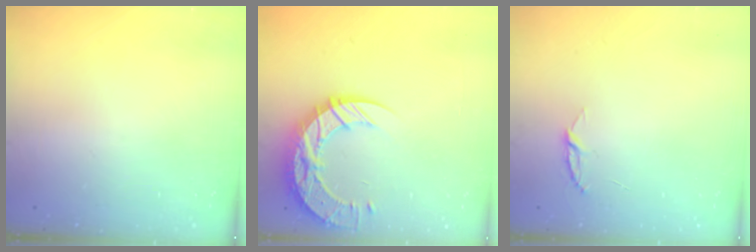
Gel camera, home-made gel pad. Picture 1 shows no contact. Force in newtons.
{"total": 18.1, "press": 18.0, "slide": 1.4}
{"total": 3.9, "press": 3.8, "slide": 0.4}